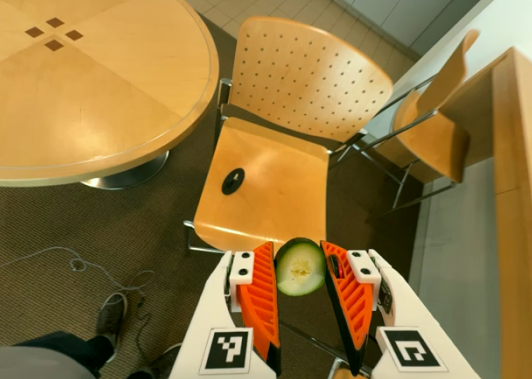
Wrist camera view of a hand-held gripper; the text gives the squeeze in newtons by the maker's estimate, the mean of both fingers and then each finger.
{"total": 6.5, "left": 6.3, "right": 6.6}